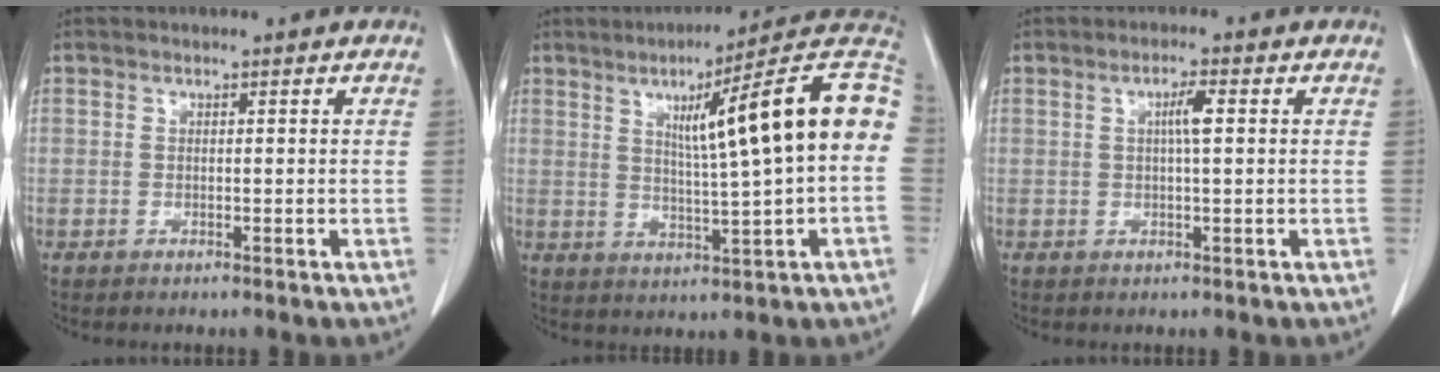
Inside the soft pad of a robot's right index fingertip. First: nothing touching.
{"total": 17.8, "force": [3.0, 0.0, 17.5], "torque": [-0.237, 0.028, 0.035]}
{"total": 2.9, "force": [0.6, 0.1, 2.8], "torque": [-0.050, 0.002, 0.009]}